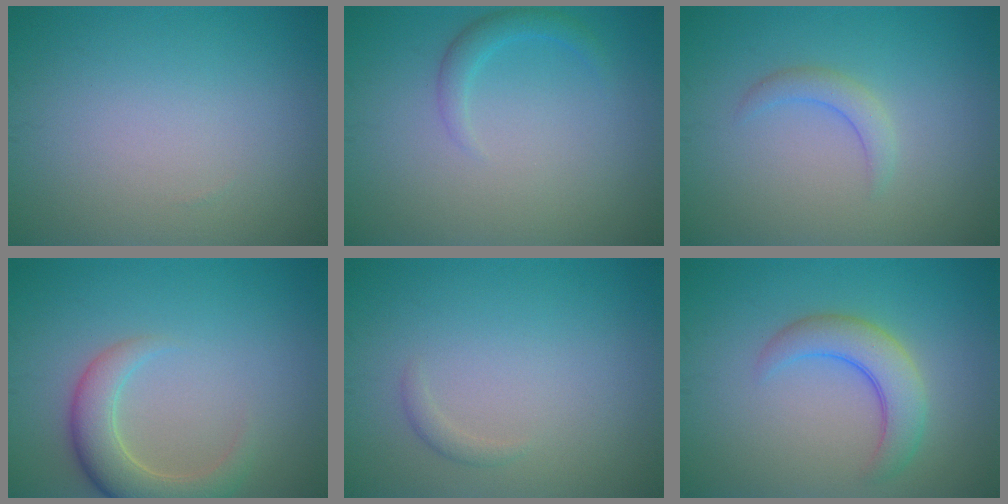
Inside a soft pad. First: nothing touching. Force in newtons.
{"total": 1.6, "press": 1.6, "slide": 0.1}
{"total": 1.7, "press": 1.7, "slide": 0.2}
{"total": 4.6, "press": 4.6, "slide": 0.4}
{"total": 0.8, "press": 0.8, "slide": 0.1}
{"total": 4.1, "press": 4.1, "slide": 0.2}